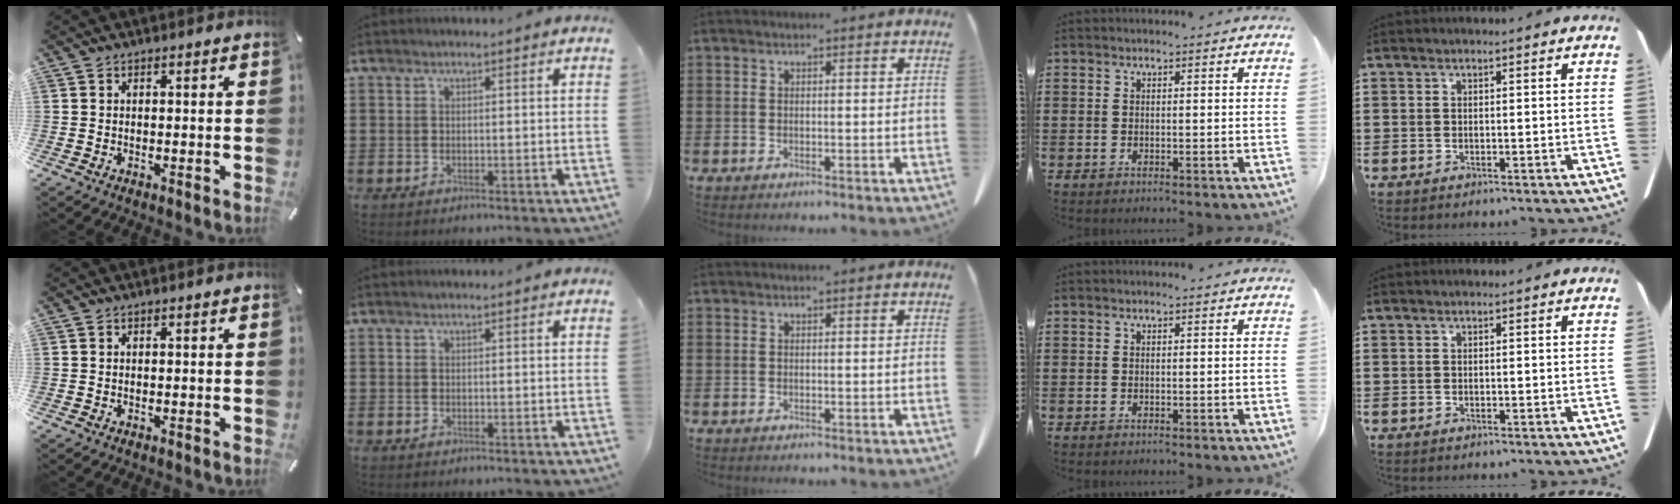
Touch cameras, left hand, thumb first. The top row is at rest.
{}